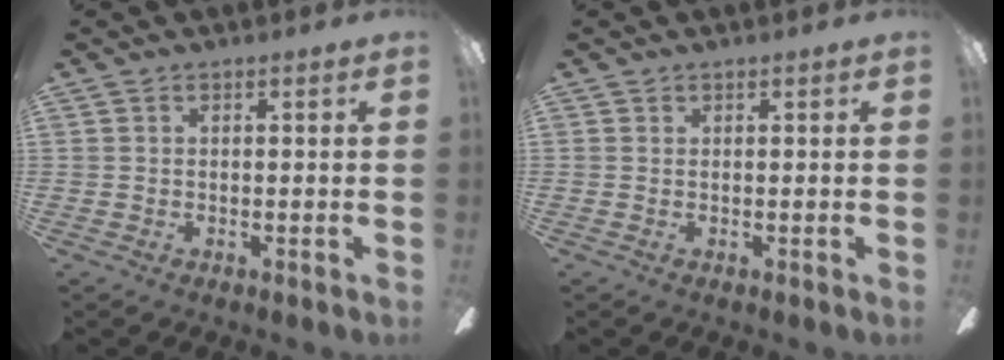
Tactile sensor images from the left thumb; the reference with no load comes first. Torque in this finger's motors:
{"motor_torque": [0.00, 0.00, -0.07, 0.07, 0.00]}